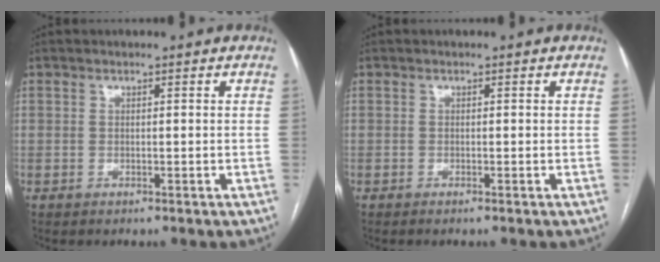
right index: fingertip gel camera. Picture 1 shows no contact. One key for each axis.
{"total": 0.0}